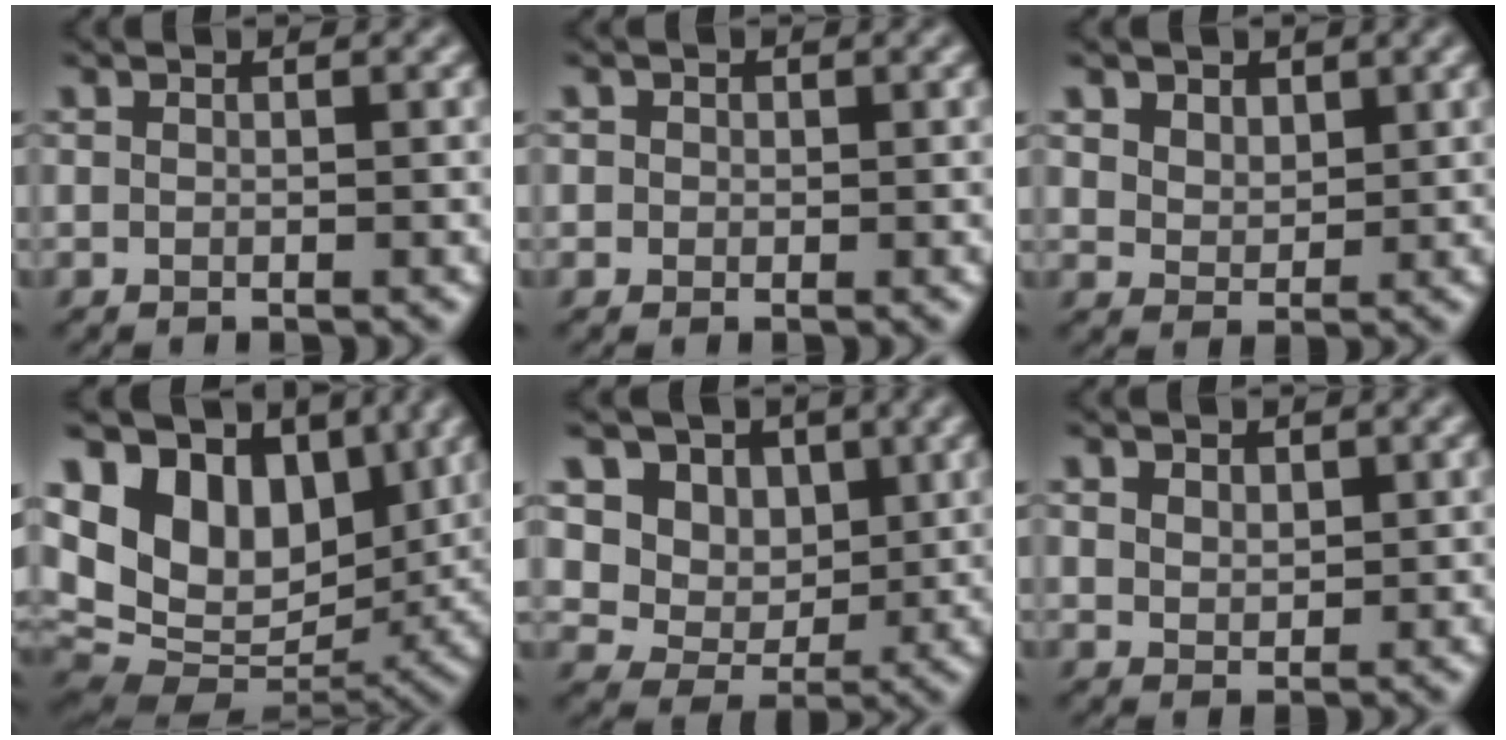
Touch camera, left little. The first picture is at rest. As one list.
[{"total": 1.3, "force": [0.4, 1.2, 0.4], "torque": [-0.005, 0.002, 0.006]}, {"total": 3.4, "force": [2.1, 2.3, 1.4], "torque": [-0.055, -0.006, 0.047]}, {"total": 14.7, "force": [5.6, 9.6, 9.7], "torque": [-0.196, 0.019, 0.103]}, {"total": 9.2, "force": [4.1, 6.8, 4.6], "torque": [-0.092, -0.008, 0.072]}, {"total": 2.1, "force": [1.2, 1.5, 1.0], "torque": [-0.029, 0.004, 0.020]}]